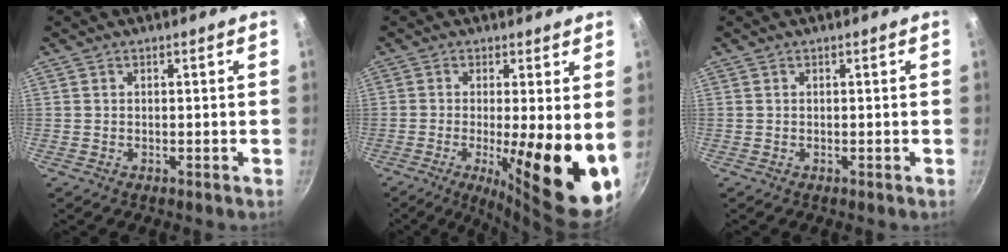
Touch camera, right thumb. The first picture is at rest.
{"total": 16.1, "force": [-2.0, 4.0, 15.4], "torque": [-0.209, -0.025, -0.026]}
{"total": 0.0}